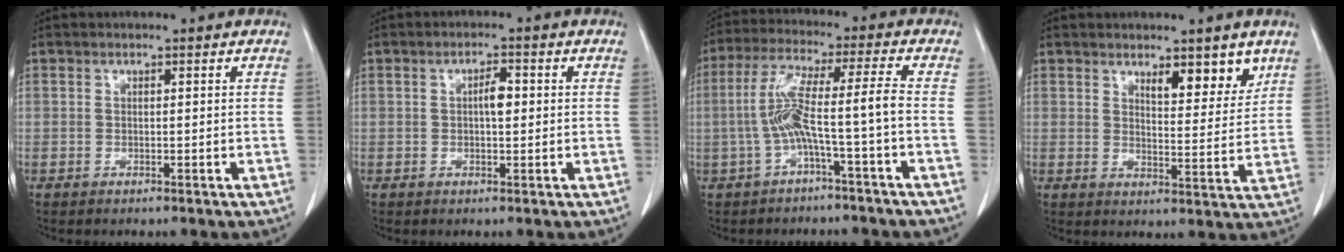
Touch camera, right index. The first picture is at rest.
{"total": 2.7, "force": [0.2, 0.9, 2.5], "torque": [-0.043, 0.004, 0.003]}
{"total": 8.1, "force": [-2.2, -0.8, 7.7], "torque": [-0.160, 0.027, -0.038]}
{"total": 5.9, "force": [4.1, 1.8, 3.8], "torque": [-0.049, -0.013, 0.058]}